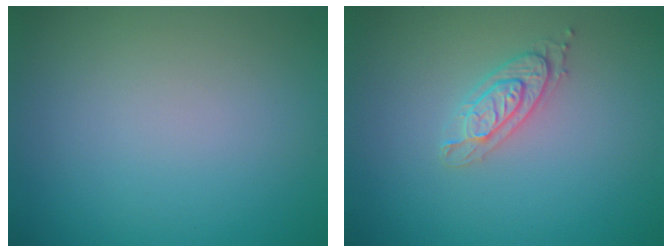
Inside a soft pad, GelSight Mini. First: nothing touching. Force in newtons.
{"total": 2.1, "press": 2.1, "slide": 0.4}